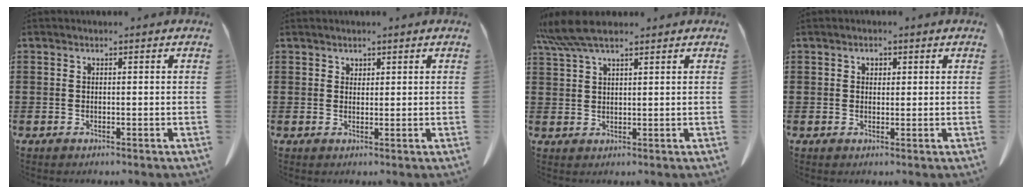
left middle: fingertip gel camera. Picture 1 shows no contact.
{"total": 1.3, "force": [1.2, 0.5, 0.1], "torque": [-0.004, -0.001, 0.023]}
{"total": 6.2, "force": [4.7, 1.1, 3.8], "torque": [-0.086, -0.004, 0.088]}
{"total": 1.2, "force": [0.6, 0.9, 0.6], "torque": [-0.015, 0.006, 0.010]}